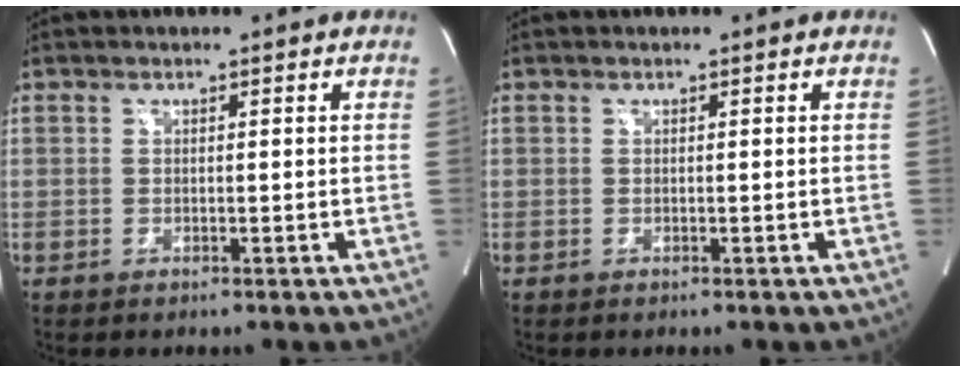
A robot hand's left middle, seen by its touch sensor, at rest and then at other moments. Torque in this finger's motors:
{"motor_torque": [0.10, -0.17, -0.11, 0.02]}